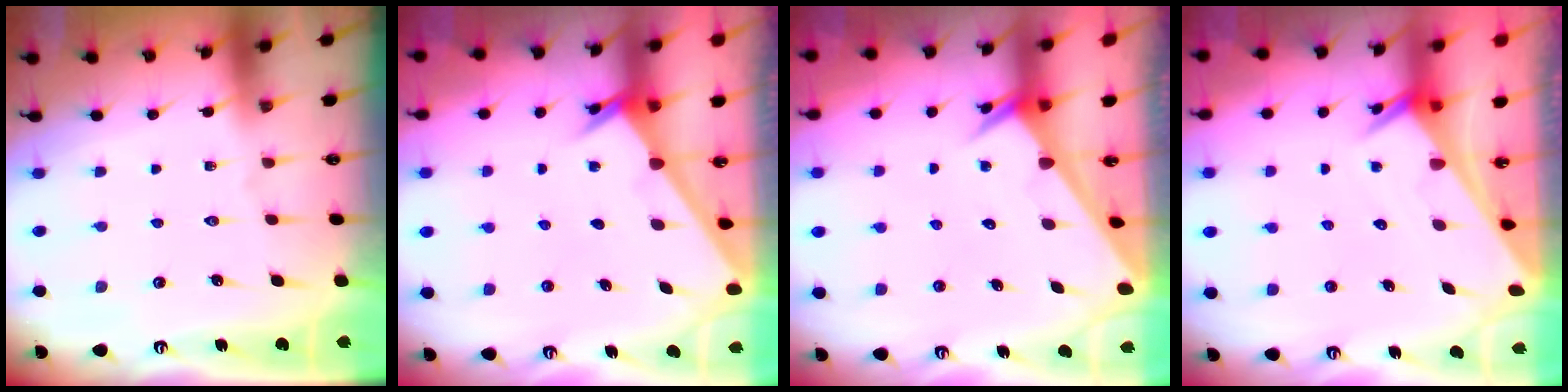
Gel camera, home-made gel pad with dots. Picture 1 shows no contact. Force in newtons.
{"total": 2.5, "press": 2.5, "slide": 0.2}
{"total": 2.6, "press": 2.6, "slide": 0.1}
{"total": 2.7, "press": 2.7, "slide": 0.1}